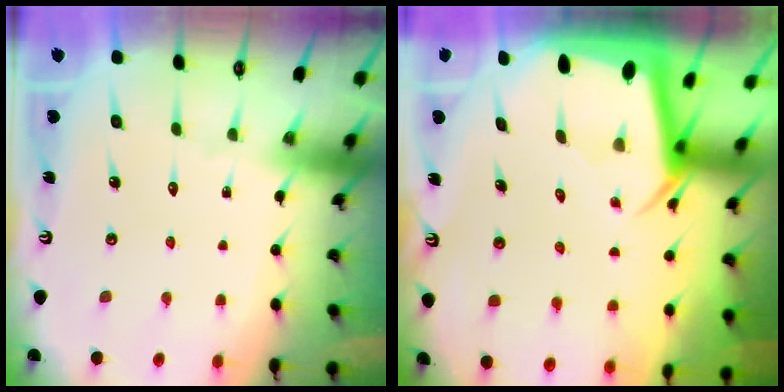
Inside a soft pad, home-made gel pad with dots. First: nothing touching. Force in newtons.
{"total": 4.0, "press": 4.0, "slide": 0.3}